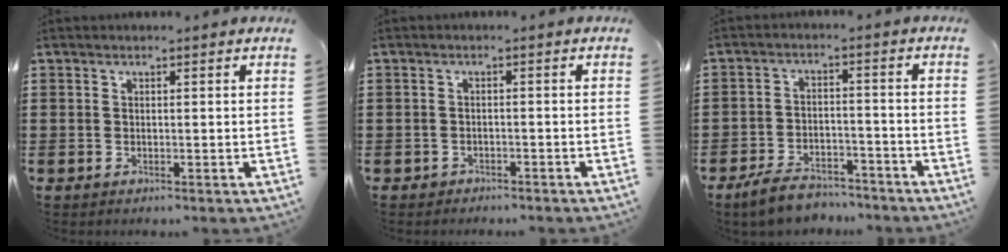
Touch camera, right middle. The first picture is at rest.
{"total": 1.3, "force": [-1.2, 0.5, -0.1], "torque": [-0.002, 0.004, -0.028]}
{"total": 5.7, "force": [-5.1, 1.7, 1.9], "torque": [-0.041, 0.008, -0.100]}